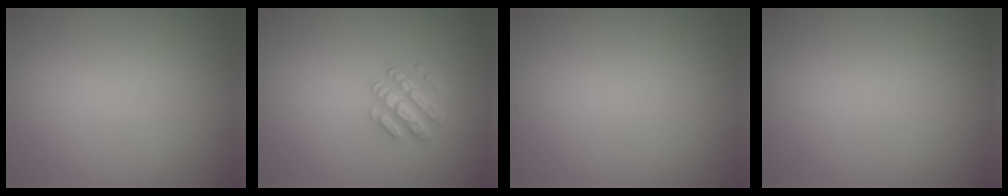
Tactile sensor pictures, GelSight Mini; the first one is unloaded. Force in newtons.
{"total": 2.5, "press": 2.4, "slide": 0.5}
{"total": 0.0}
{"total": 0.0}